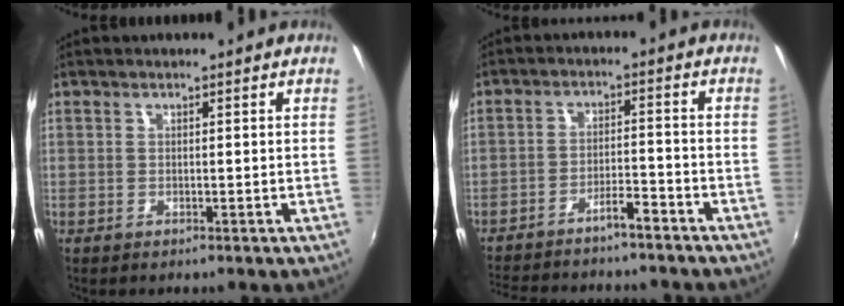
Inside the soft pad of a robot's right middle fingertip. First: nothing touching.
{"total": 9.7, "force": [-8.6, 1.7, 4.0], "torque": [-0.092, 0.017, -0.135]}